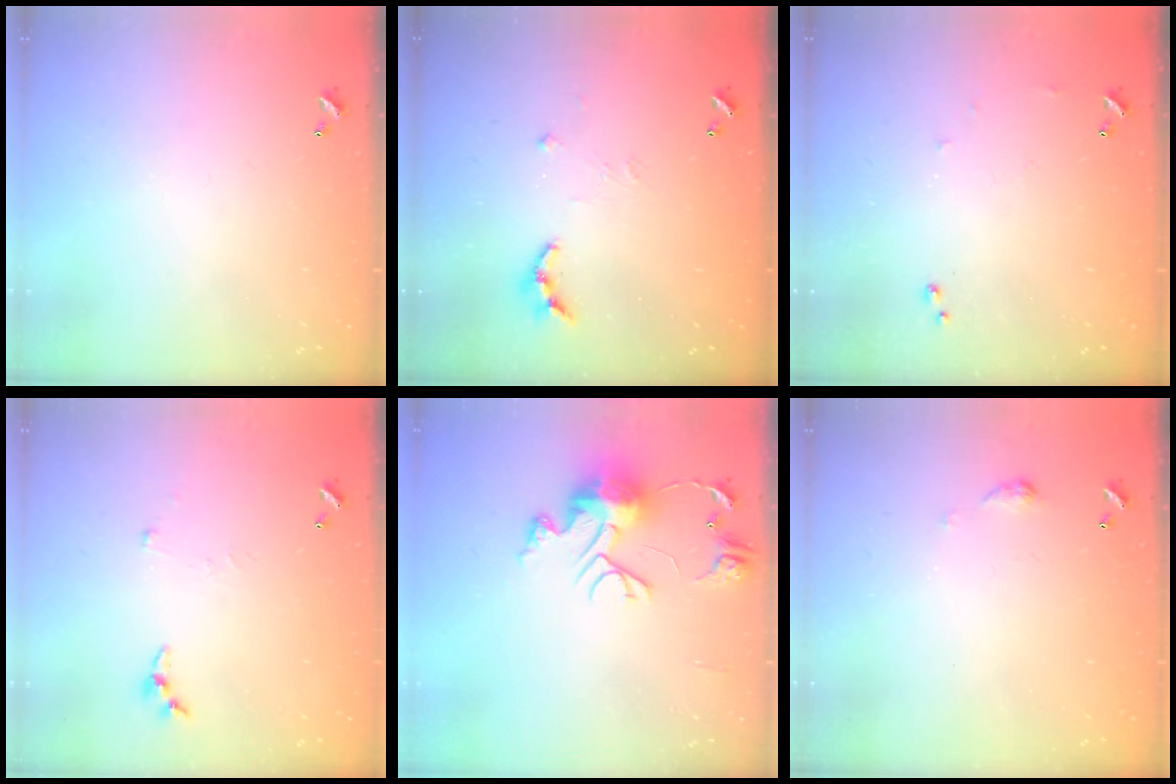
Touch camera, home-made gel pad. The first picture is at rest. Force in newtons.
{"total": 6.7, "press": 6.7, "slide": 0.5}
{"total": 6.4, "press": 6.4, "slide": 0.8}
{"total": 3.9, "press": 3.8, "slide": 0.4}
{"total": 12.5, "press": 12.4, "slide": 0.9}
{"total": 3.2, "press": 3.1, "slide": 0.5}